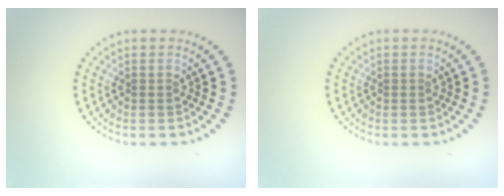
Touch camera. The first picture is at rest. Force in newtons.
{"total": 0.0}